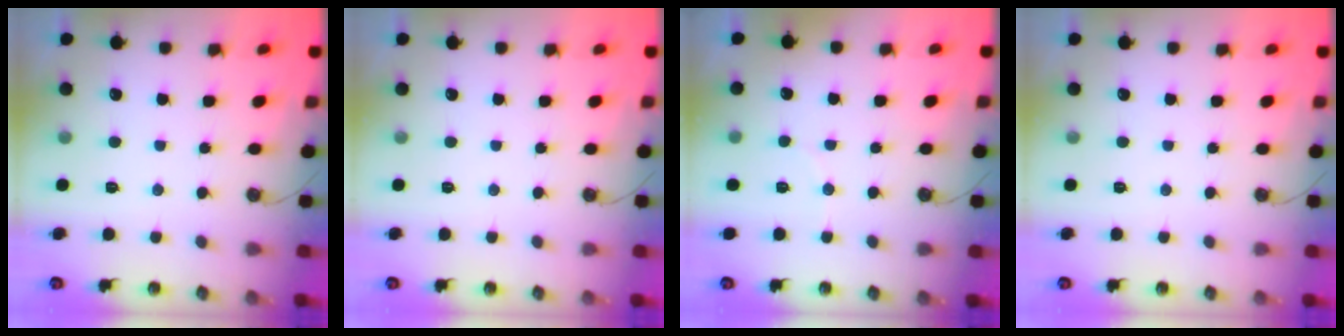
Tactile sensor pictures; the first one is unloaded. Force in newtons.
{"total": 0.0}
{"total": 3.8, "press": 3.7, "slide": 1.0}
{"total": 0.0}